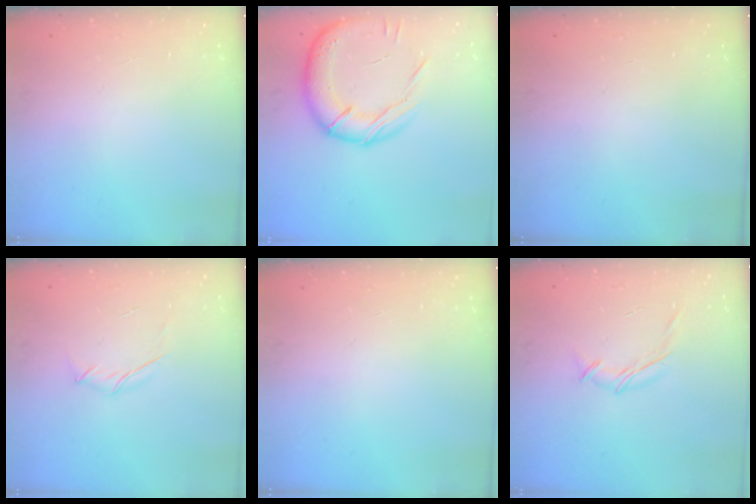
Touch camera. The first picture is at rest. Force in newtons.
{"total": 17.7, "press": 17.4, "slide": 3.2}
{"total": 0.0}
{"total": 3.8, "press": 3.7, "slide": 0.9}
{"total": 0.0}
{"total": 6.8, "press": 6.7, "slide": 0.9}